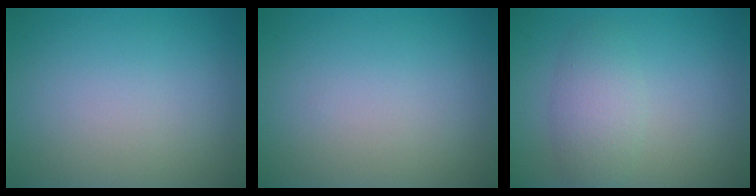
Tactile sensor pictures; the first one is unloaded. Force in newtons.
{"total": 0.0}
{"total": 3.1, "press": 3.1, "slide": 0.2}